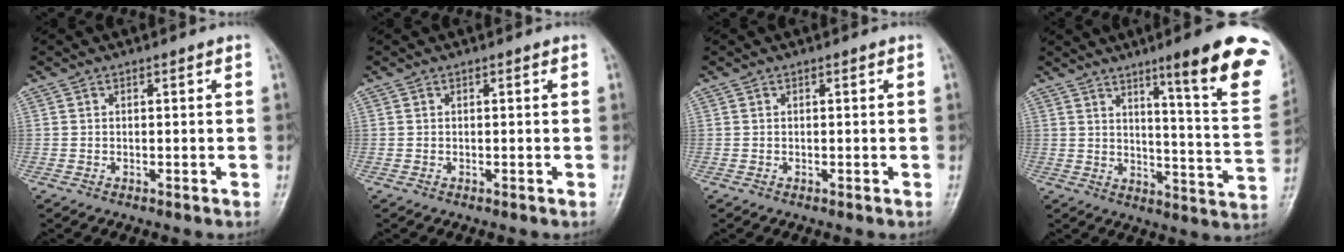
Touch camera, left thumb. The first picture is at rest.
{"total": 0.0}
{"total": 0.0}
{"total": 19.4, "force": [11.0, 2.2, 15.7], "torque": [-0.177, -0.059, 0.146]}